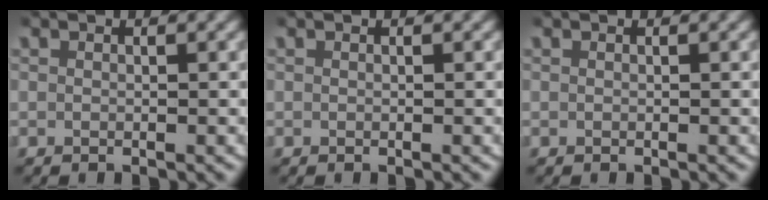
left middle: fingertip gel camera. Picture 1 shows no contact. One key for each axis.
{"total": 0.0}
{"total": 0.0}